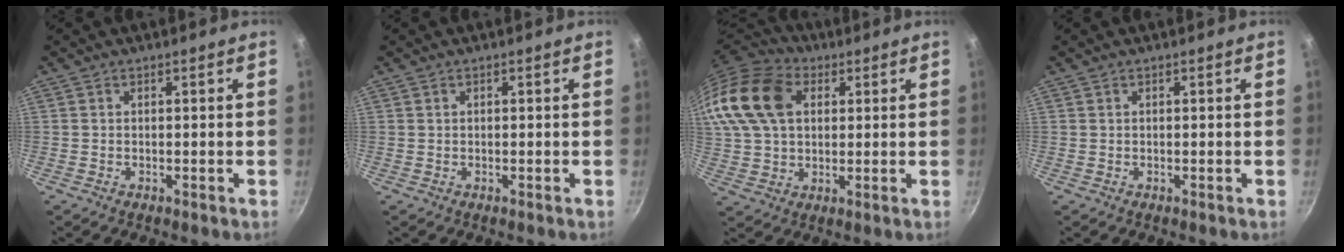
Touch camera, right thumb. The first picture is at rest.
{"total": 0.0}
{"total": 20.1, "force": [6.1, 14.2, 12.9], "torque": [-0.266, 0.019, 0.101]}
{"total": 0.0}